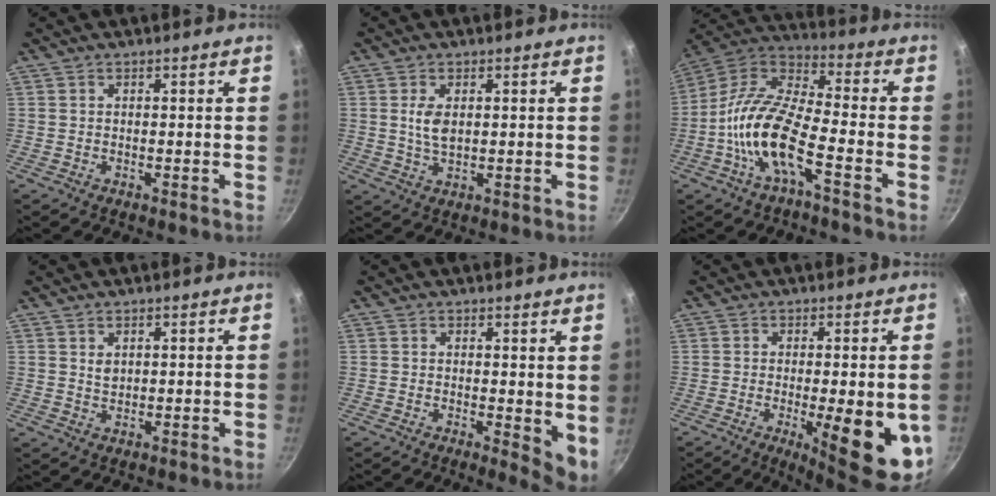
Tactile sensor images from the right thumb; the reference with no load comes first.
{"total": 4.2, "force": [0.9, 2.1, 3.4], "torque": [-0.065, -0.011, 0.021]}
{"total": 15.0, "force": [-5.6, 4.9, 13.0], "torque": [-0.253, 0.048, -0.127]}
{"total": 1.7, "force": [0.9, 1.0, 1.1], "torque": [-0.016, -0.007, 0.019]}
{"total": 5.1, "force": [0.7, 2.3, 4.6], "torque": [-0.052, -0.010, 0.009]}
{"total": 13.6, "force": [-3.2, 3.8, 12.6], "torque": [-0.153, -0.005, -0.033]}